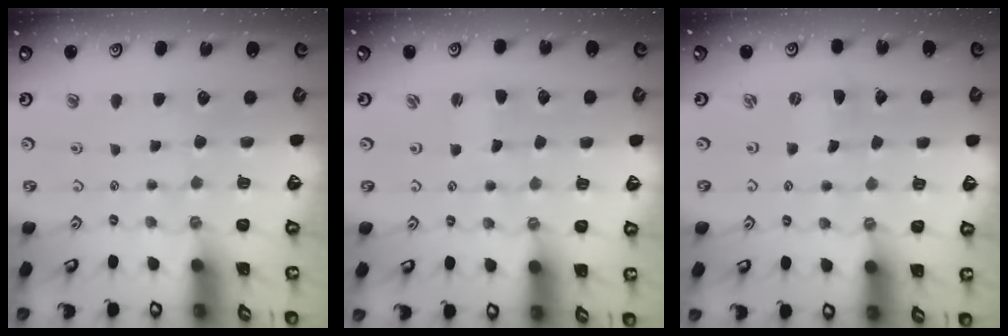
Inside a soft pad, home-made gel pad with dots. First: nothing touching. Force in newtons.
{"total": 0.5, "press": 0.5, "slide": 0.0}
{"total": 0.0}